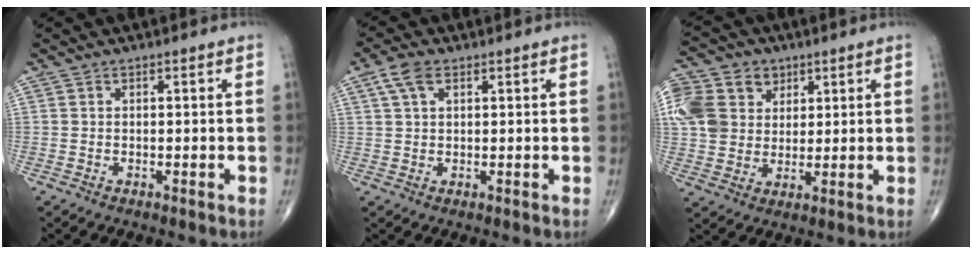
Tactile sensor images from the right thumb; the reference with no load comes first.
{"total": 4.2, "force": [1.9, 2.2, 3.0], "torque": [-0.062, 0.010, 0.039]}
{"total": 15.4, "force": [5.0, 12.4, 7.5], "torque": [-0.152, 0.012, 0.091]}